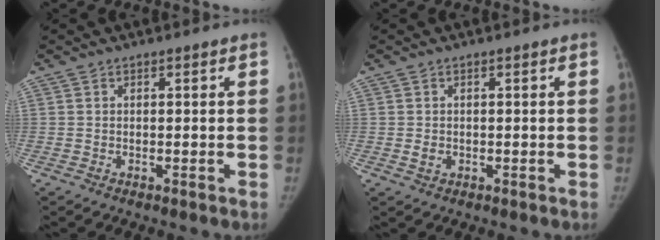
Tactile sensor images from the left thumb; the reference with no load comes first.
{"total": 1.6, "force": [-0.3, 1.3, 0.9], "torque": [-0.015, 0.000, -0.002]}